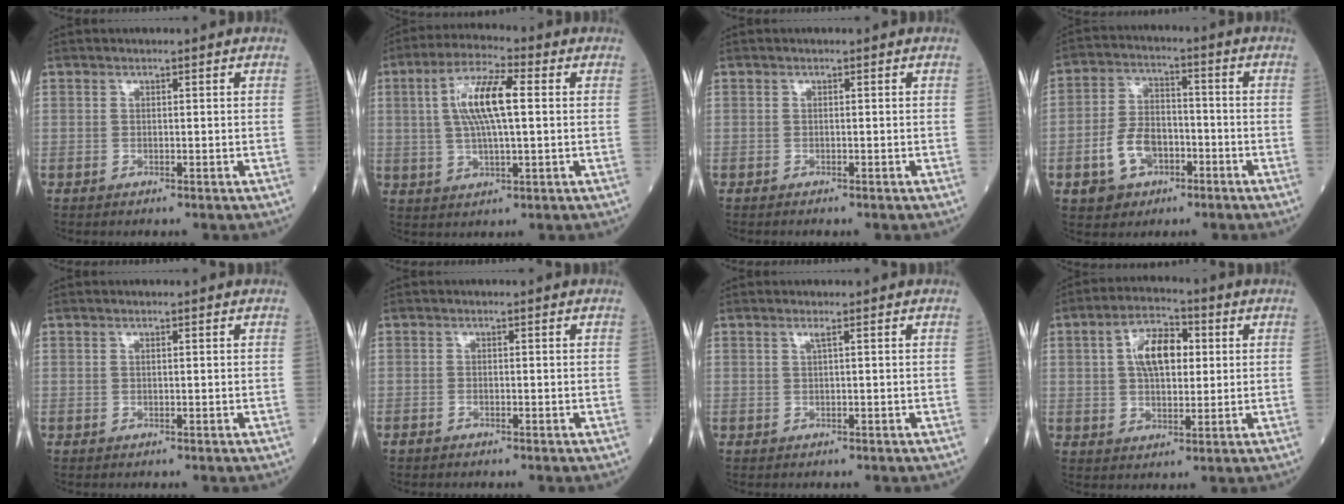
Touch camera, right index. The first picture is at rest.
{"total": 9.9, "force": [1.6, 2.1, 9.5], "torque": [-0.189, 0.016, 0.030]}
{"total": 0.7, "force": [-0.6, 0.1, 0.3], "torque": [-0.003, 0.000, -0.008]}
{"total": 8.8, "force": [-3.5, 6.0, 5.4], "torque": [-0.119, 0.015, -0.056]}
{"total": 0.0}
{"total": 0.7, "force": [-0.6, 0.2, 0.2], "torque": [-0.007, -0.001, -0.013]}
{"total": 0.7, "force": [0.3, -0.2, 0.6], "torque": [-0.019, 0.000, 0.009]}
{"total": 8.6, "force": [1.9, 4.3, 7.2], "torque": [-0.133, 0.020, 0.031]}